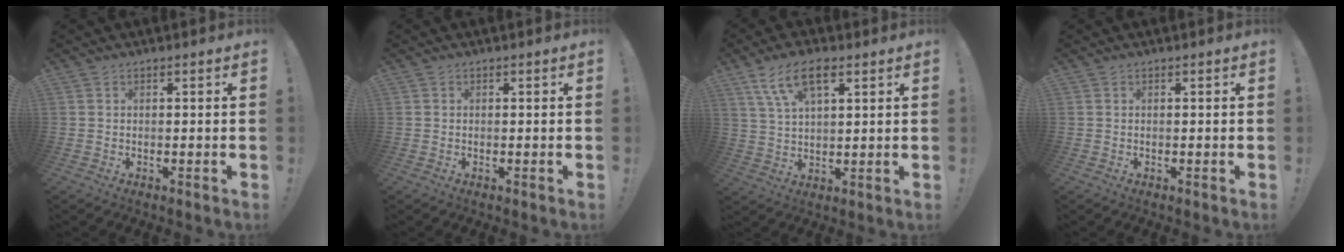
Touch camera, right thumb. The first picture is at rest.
{"total": 0.0}
{"total": 10.6, "force": [5.5, 4.7, 7.7], "torque": [-0.144, -0.004, 0.104]}
{"total": 0.0}